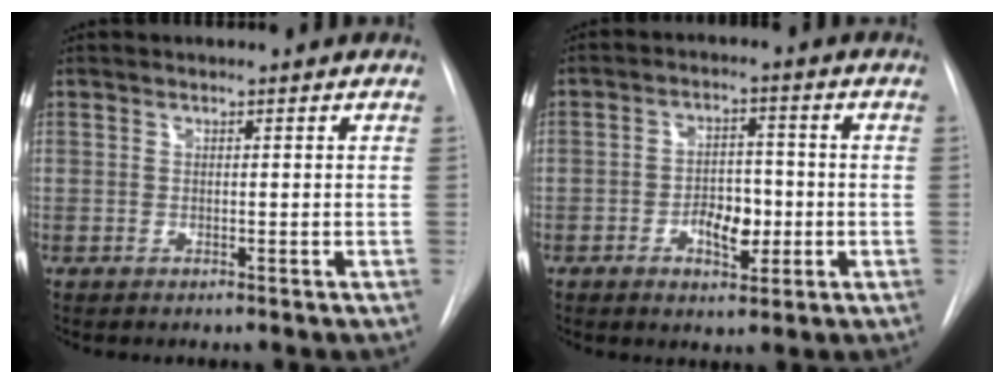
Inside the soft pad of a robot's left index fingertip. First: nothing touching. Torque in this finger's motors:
{"motor_torque": [0.19, 0.03, 0.13, 0.06]}